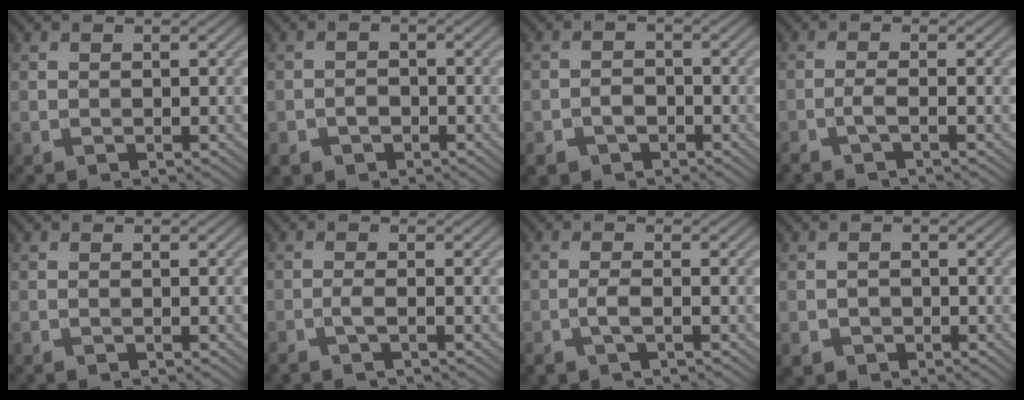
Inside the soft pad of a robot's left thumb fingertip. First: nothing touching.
{"total": 2.7, "force": [-1.5, 1.9, 1.2], "torque": [-0.021, -0.003, -0.031]}
{"total": 3.4, "force": [-2.0, 2.3, 1.5], "torque": [-0.025, -0.001, -0.043]}
{"total": 2.0, "force": [-1.2, 0.2, 1.6], "torque": [-0.036, 0.006, -0.032]}
{"total": 0.0}
{"total": 1.7, "force": [-0.9, 0.1, 1.4], "torque": [-0.033, 0.006, -0.026]}
{"total": 2.2, "force": [-1.0, 0.5, 1.9], "torque": [-0.043, 0.004, -0.025]}
{"total": 1.8, "force": [-1.0, 1.5, 0.4], "torque": [-0.005, -0.006, -0.021]}